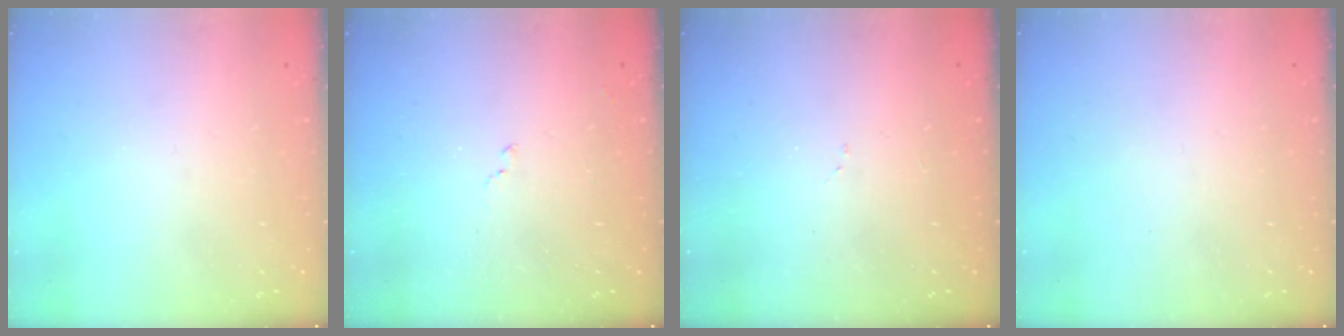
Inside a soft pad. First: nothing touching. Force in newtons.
{"total": 7.1, "press": 7.1, "slide": 0.8}
{"total": 7.1, "press": 7.0, "slide": 0.8}
{"total": 0.0}